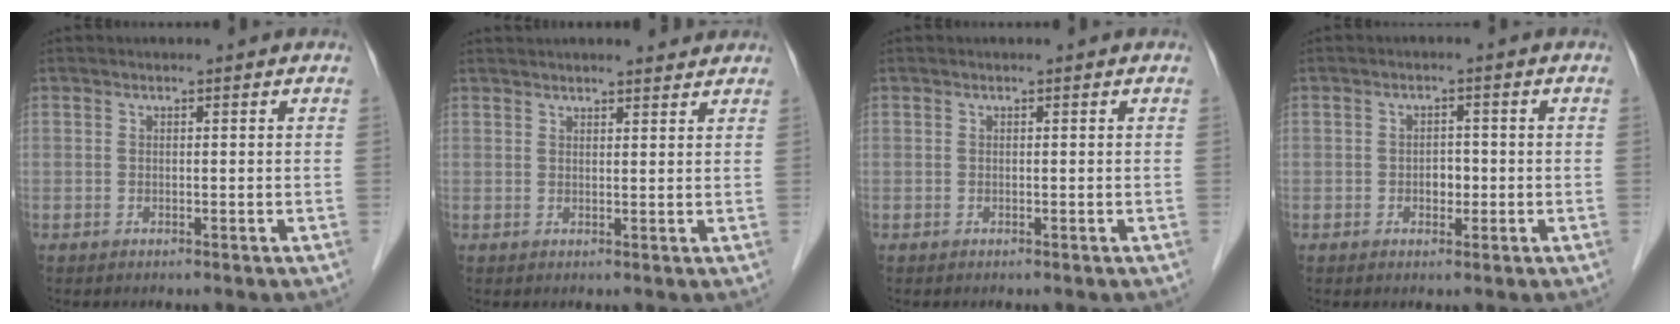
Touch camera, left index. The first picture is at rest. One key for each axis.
{"total": 7.2, "fx": 6.7, "fy": 1.2, "fz": 2.4, "tx": -0.031, "ty": 0.024, "tz": 0.083}
{"total": 0.0}
{"total": 2.1, "fx": -0.5, "fy": 1.4, "fz": 1.5, "tx": -0.021, "ty": 0.005, "tz": -0.006}